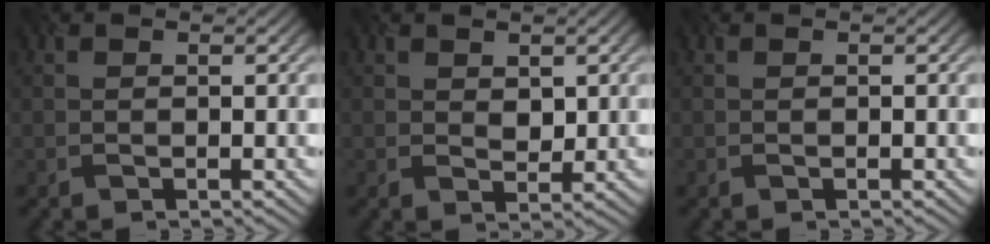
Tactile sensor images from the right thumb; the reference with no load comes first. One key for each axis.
{"total": 2.2, "fx": 0.6, "fy": 1.6, "fz": 1.3, "tx": -0.028, "ty": 0.002, "tz": 0.024}
{"total": 0.0}